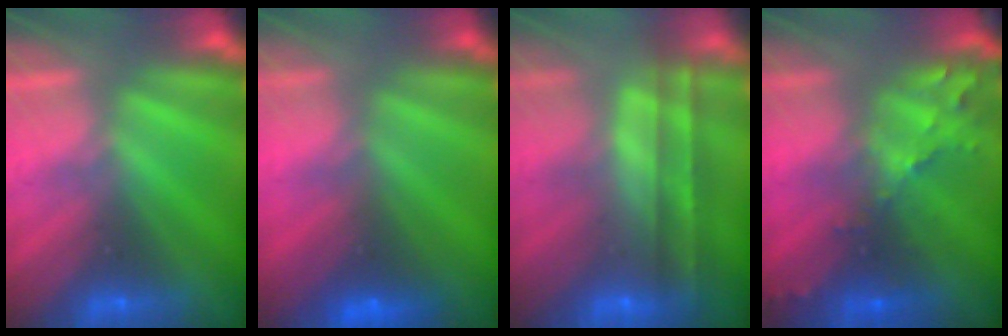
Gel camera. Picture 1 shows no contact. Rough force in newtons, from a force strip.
{"total": 5.6}
{"total": 5.7}
{"total": 9.5}